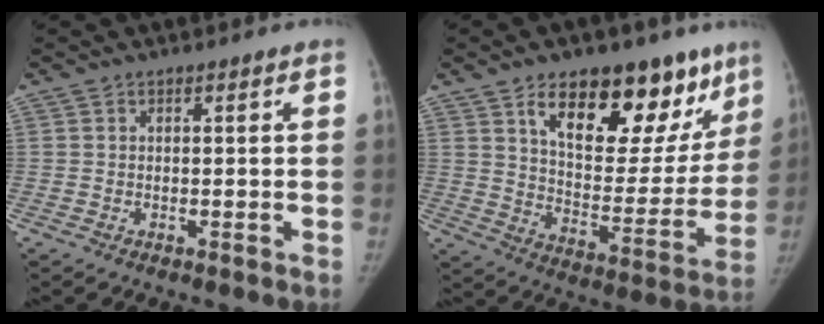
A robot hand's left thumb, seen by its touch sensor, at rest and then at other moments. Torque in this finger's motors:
{"motor_torque": [0.57, 0.59, 0.75, -0.70, 0.05]}